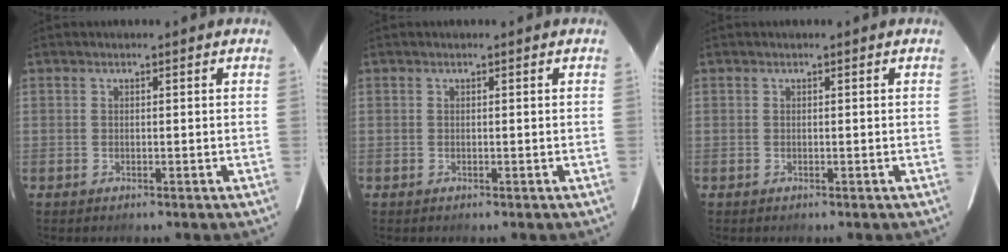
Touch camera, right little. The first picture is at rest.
{"total": 0.0}
{"total": 0.0}